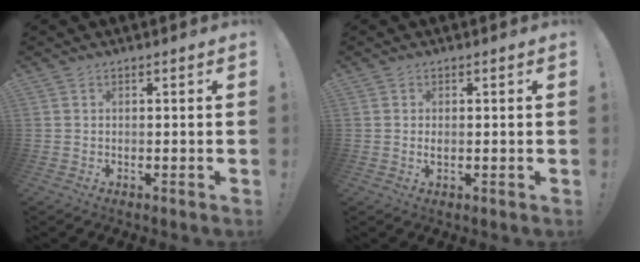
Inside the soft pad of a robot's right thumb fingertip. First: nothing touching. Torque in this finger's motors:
{"motor_torque": [-0.12, 0.01, 0.06, -0.28, 0.03]}